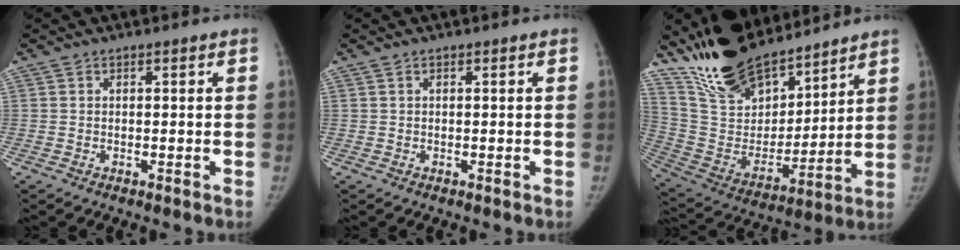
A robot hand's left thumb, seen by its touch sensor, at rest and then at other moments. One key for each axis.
{"total": 0.0}
{"total": 21.0, "fx": 17.6, "fy": 8.1, "fz": 8.2, "tx": -0.113, "ty": -0.098, "tz": 0.328}